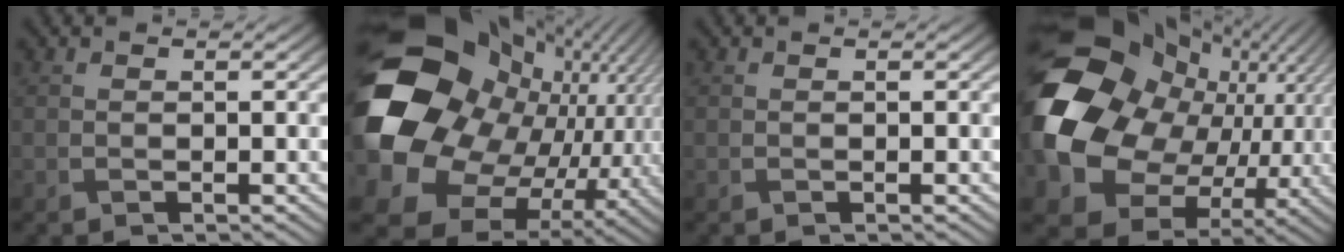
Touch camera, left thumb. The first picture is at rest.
{"total": 21.8, "force": [0.1, 17.1, 13.6], "torque": [-0.342, -0.061, 0.047]}
{"total": 0.0}
{"total": 23.2, "force": [0.1, 19.4, 12.6], "torque": [-0.309, -0.067, 0.011]}